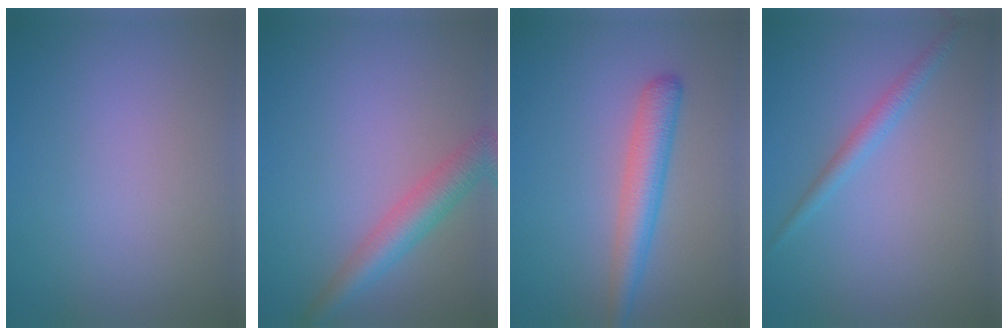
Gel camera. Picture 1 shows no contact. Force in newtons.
{"total": 4.0, "press": 4.0, "slide": 0.1}
{"total": 3.6, "press": 3.6, "slide": 0.2}
{"total": 1.6, "press": 1.6, "slide": 0.1}